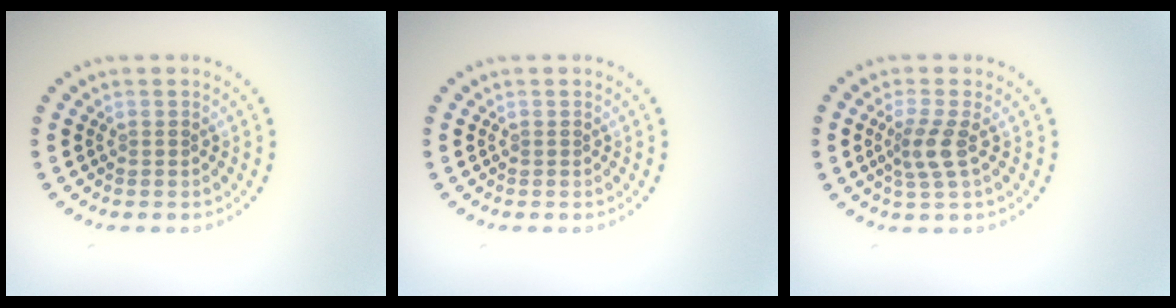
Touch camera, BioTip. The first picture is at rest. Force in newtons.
{"total": 0.0}
{"total": 2.5, "press": 1.9, "slide": 1.6}